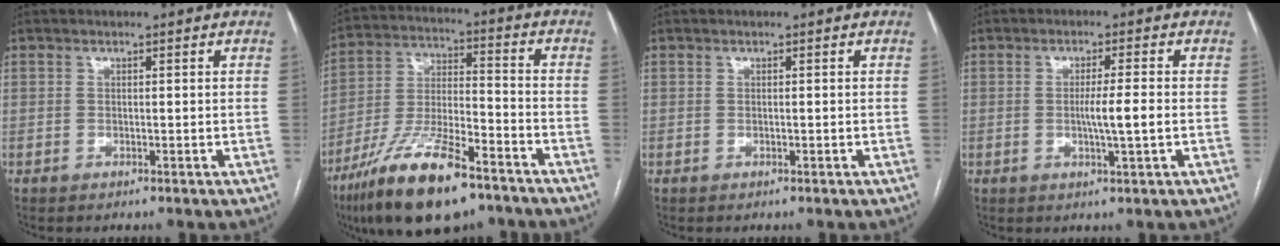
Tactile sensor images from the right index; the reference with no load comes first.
{"total": 17.5, "force": [-11.8, 4.3, 12.2], "torque": [-0.244, -0.016, -0.212]}
{"total": 0.0}
{"total": 4.3, "force": [-0.5, -0.3, 4.2], "torque": [-0.073, -0.004, -0.009]}